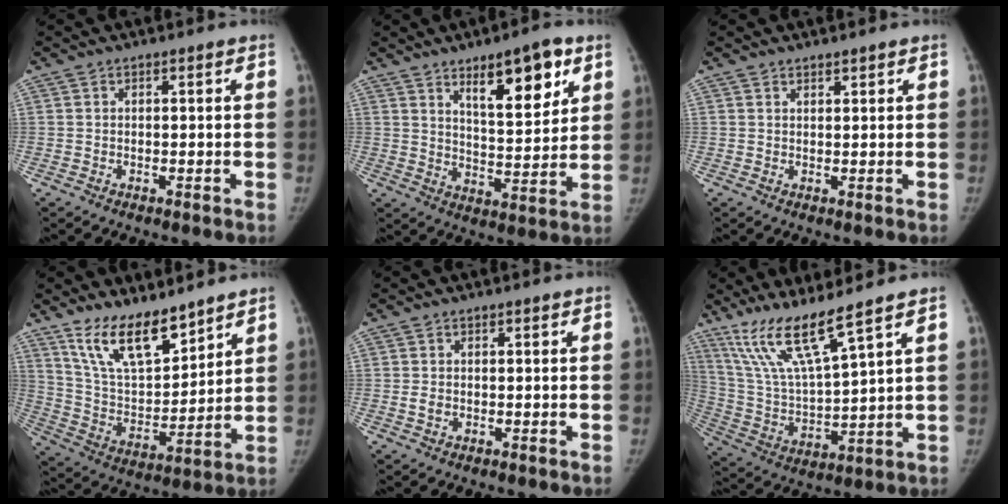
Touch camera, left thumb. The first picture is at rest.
{"total": 13.0, "force": [7.1, 4.6, 9.9], "torque": [-0.118, -0.043, 0.114]}
{"total": 1.0, "force": [1.0, 0.3, 0.2], "torque": [0.005, -0.007, 0.016]}
{"total": 14.6, "force": [11.0, 5.5, 7.8], "torque": [-0.104, -0.070, 0.216]}
{"total": 1.3, "force": [-0.1, 1.1, 0.8], "torque": [-0.012, -0.001, 0.001]}
{"total": 13.5, "force": [9.8, 0.8, 9.3], "torque": [-0.177, -0.055, 0.207]}